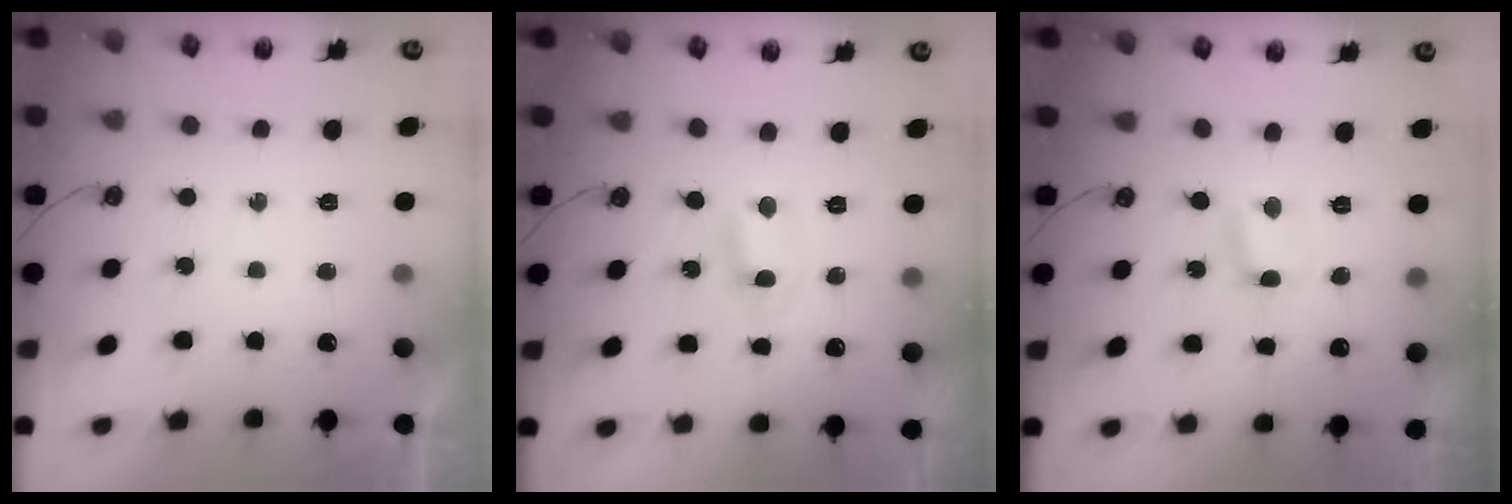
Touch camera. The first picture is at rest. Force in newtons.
{"total": 1.1, "press": 0.9, "slide": 0.7}
{"total": 5.0, "press": 0.9, "slide": 4.9}